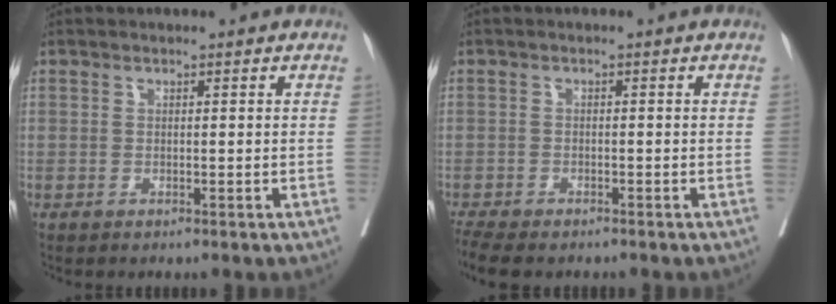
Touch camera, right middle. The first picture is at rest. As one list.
[{"total": 7.6, "force": [-6.3, 2.3, 3.6], "torque": [-0.066, -0.009, -0.099]}]